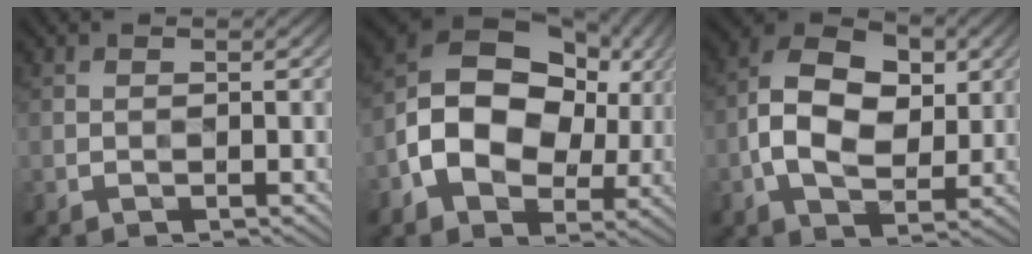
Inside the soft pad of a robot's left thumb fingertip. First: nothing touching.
{"total": 15.6, "force": [0.1, 11.4, 10.6], "torque": [-0.202, -0.004, 0.004]}
{"total": 9.6, "force": [0.5, 6.7, 6.9], "torque": [-0.133, 0.015, 0.001]}